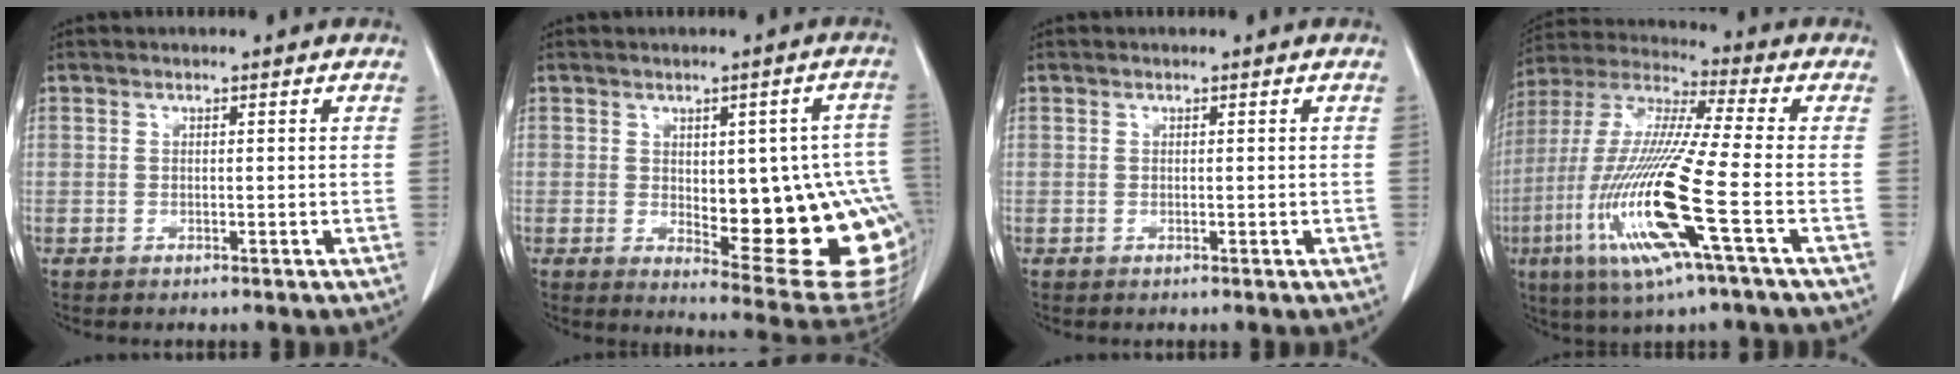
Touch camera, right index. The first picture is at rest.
{"total": 20.2, "force": [-2.3, 6.2, 19.1], "torque": [-0.159, 0.016, -0.001]}
{"total": 0.0}
{"total": 18.7, "force": [-6.0, 0.3, 17.8], "torque": [-0.384, -0.025, -0.121]}